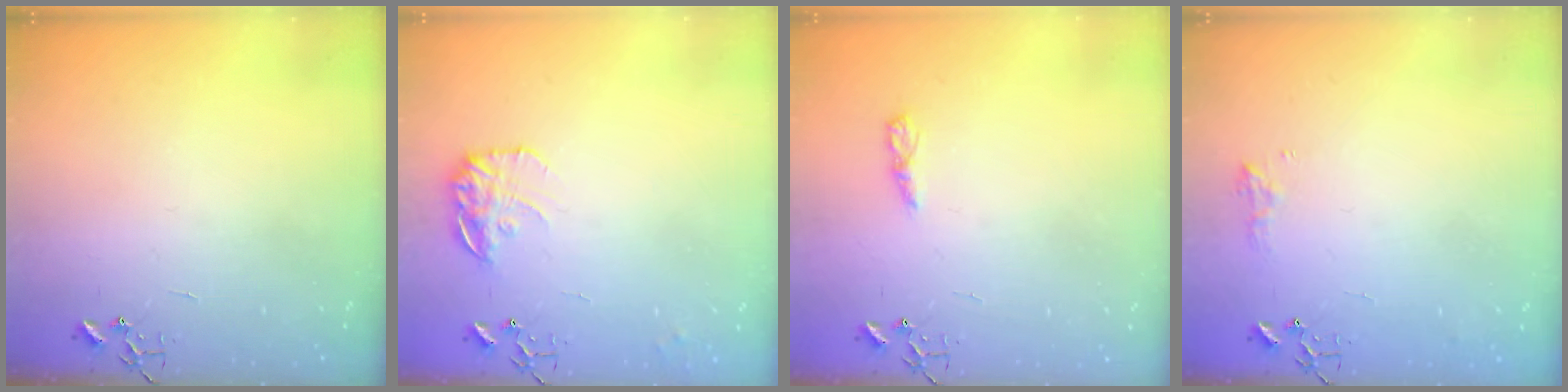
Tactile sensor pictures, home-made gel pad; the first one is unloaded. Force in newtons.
{"total": 12.9, "press": 12.8, "slide": 0.6}
{"total": 6.8, "press": 6.8, "slide": 0.5}
{"total": 7.6, "press": 7.6, "slide": 0.8}